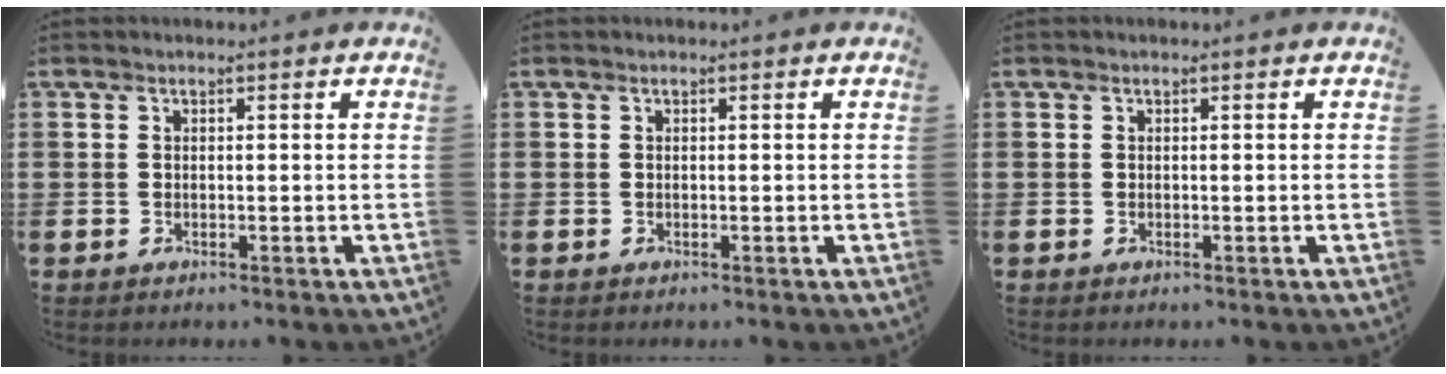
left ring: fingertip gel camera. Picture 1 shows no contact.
{"total": 0.0}
{"total": 0.0}